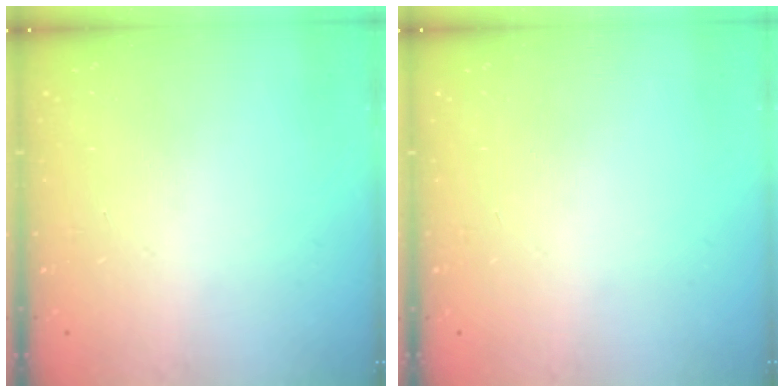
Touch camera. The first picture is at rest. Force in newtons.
{"total": 0.0}